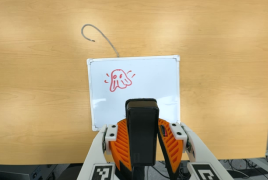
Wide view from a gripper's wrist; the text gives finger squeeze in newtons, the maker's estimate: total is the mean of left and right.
{"total": 7.9, "left": 6.5, "right": 9.4}